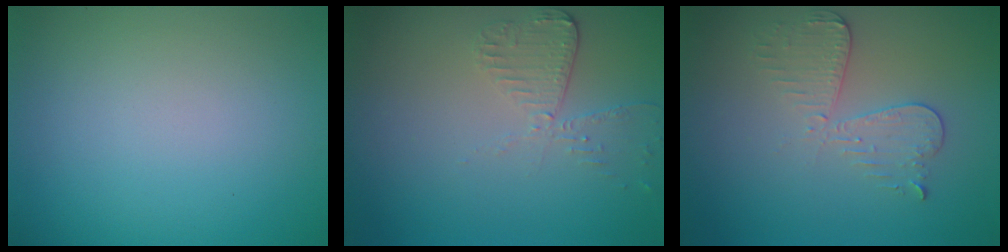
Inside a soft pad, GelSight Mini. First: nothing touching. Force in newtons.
{"total": 2.7, "press": 2.4, "slide": 1.2}
{"total": 2.9, "press": 2.7, "slide": 1.2}